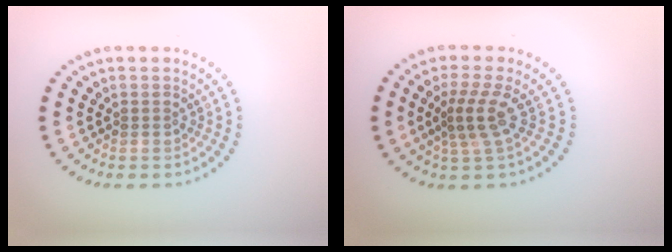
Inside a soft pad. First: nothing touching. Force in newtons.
{"total": 2.9, "press": 2.2, "slide": 1.9}